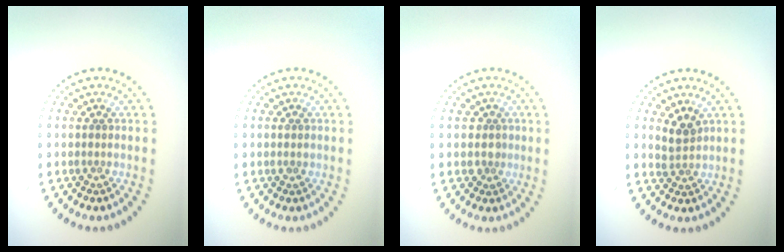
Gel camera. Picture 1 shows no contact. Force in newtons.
{"total": 0.7, "press": 0.7, "slide": 0.1}
{"total": 1.5, "press": 1.1, "slide": 0.9}
{"total": 1.8, "press": 1.5, "slide": 1.1}